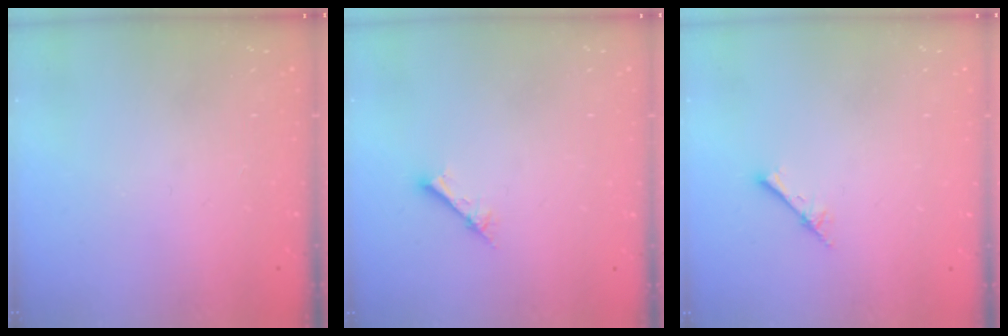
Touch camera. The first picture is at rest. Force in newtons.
{"total": 2.1, "press": 2.1, "slide": 0.2}
{"total": 2.6, "press": 2.6, "slide": 0.3}